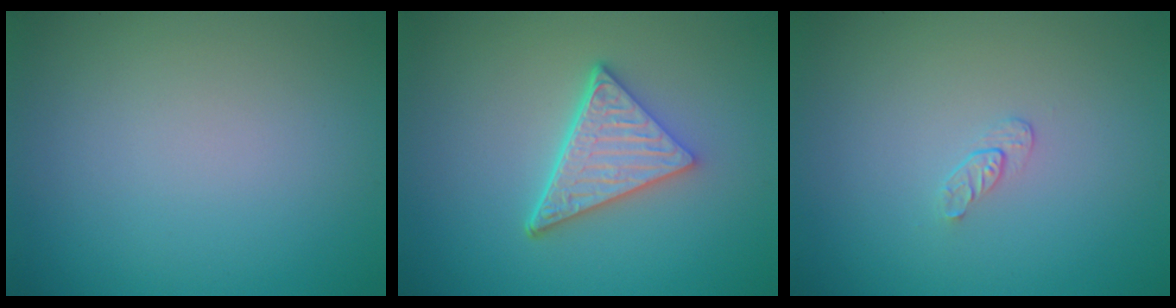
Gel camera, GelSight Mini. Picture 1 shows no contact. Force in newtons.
{"total": 4.9, "press": 3.7, "slide": 3.2}
{"total": 0.8, "press": 0.5, "slide": 0.7}